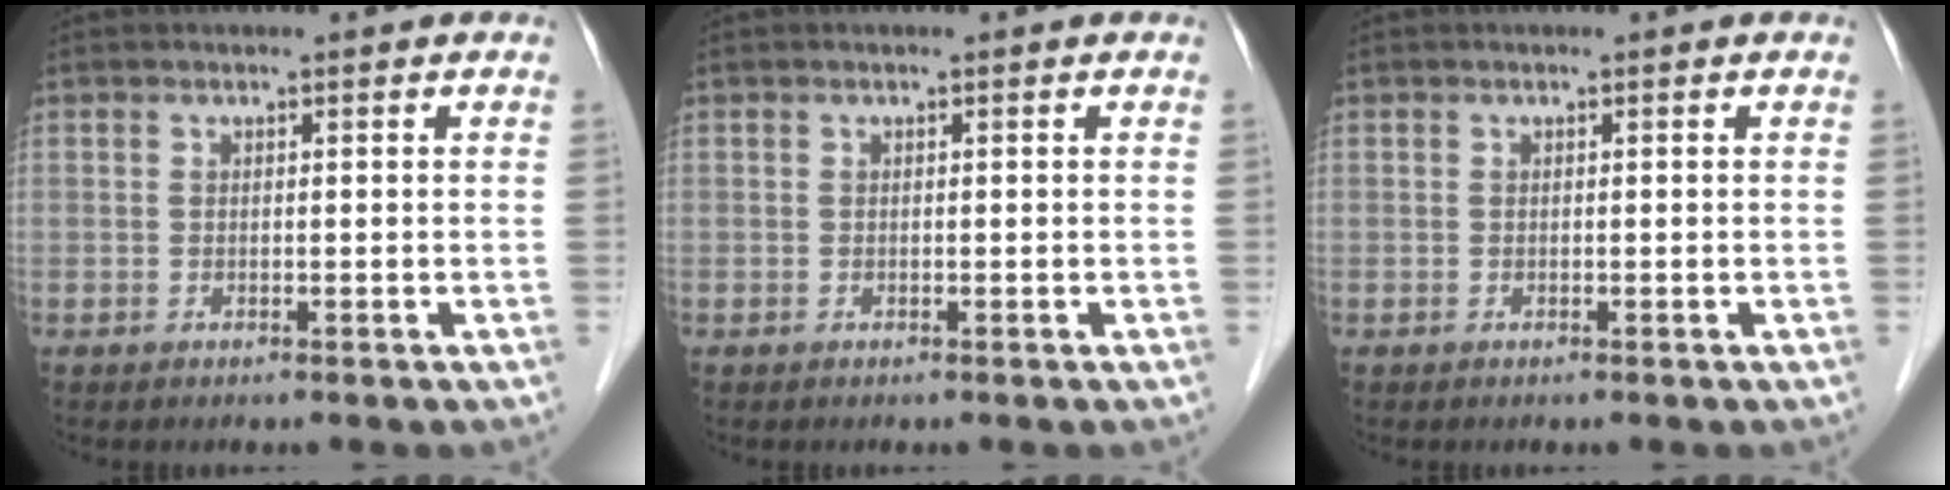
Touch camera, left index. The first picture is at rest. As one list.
[{"total": 0.0}, {"total": 0.0}]